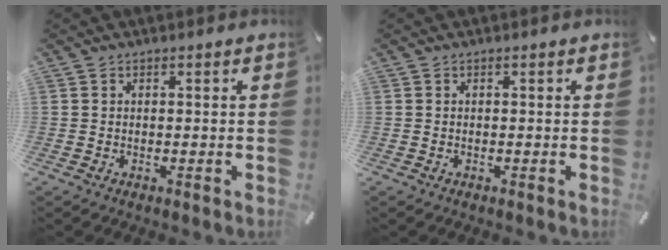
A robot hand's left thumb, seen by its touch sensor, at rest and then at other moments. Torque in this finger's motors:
{"motor_torque": [-0.01, 0.00, 0.00, 0.00, 0.00]}